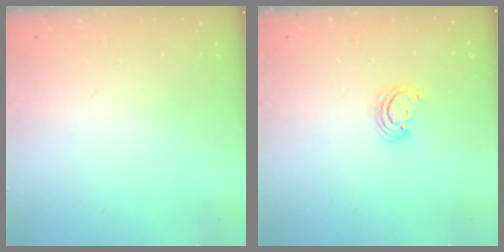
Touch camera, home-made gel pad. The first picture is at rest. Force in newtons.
{"total": 2.4, "press": 2.4, "slide": 0.2}